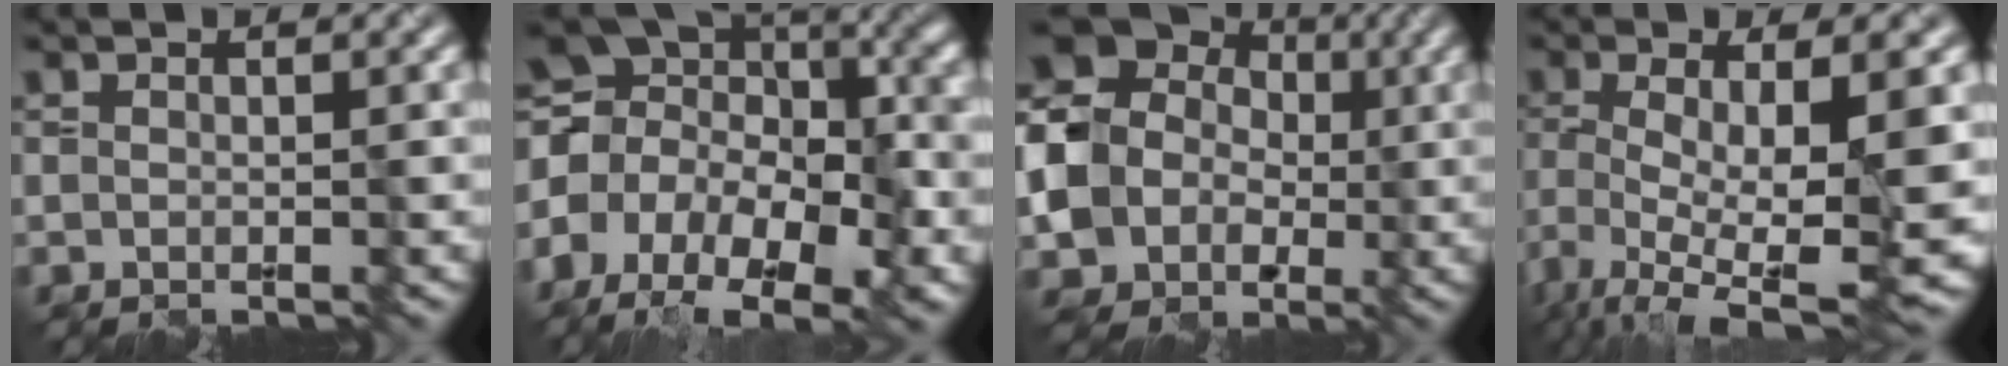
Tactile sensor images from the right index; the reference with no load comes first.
{"total": 14.1, "force": [-3.7, 8.6, 10.6], "torque": [-0.218, -0.006, -0.036]}
{"total": 13.2, "force": [0.0, 12.4, 4.5], "torque": [-0.142, 0.009, -0.022]}
{"total": 11.3, "force": [-3.6, 3.2, 10.2], "torque": [-0.174, -0.014, -0.063]}